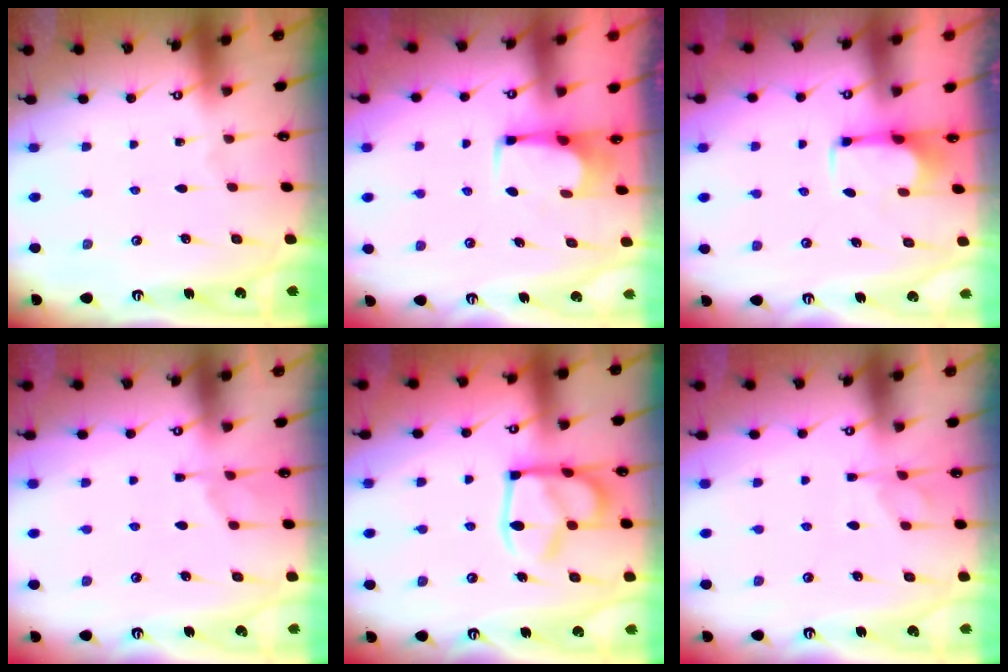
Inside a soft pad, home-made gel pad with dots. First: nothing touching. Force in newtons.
{"total": 2.5, "press": 2.4, "slide": 0.4}
{"total": 2.6, "press": 2.5, "slide": 0.9}
{"total": 1.7, "press": 1.4, "slide": 0.9}
{"total": 15.1, "press": 15.0, "slide": 1.7}
{"total": 1.1, "press": 0.4, "slide": 1.0}